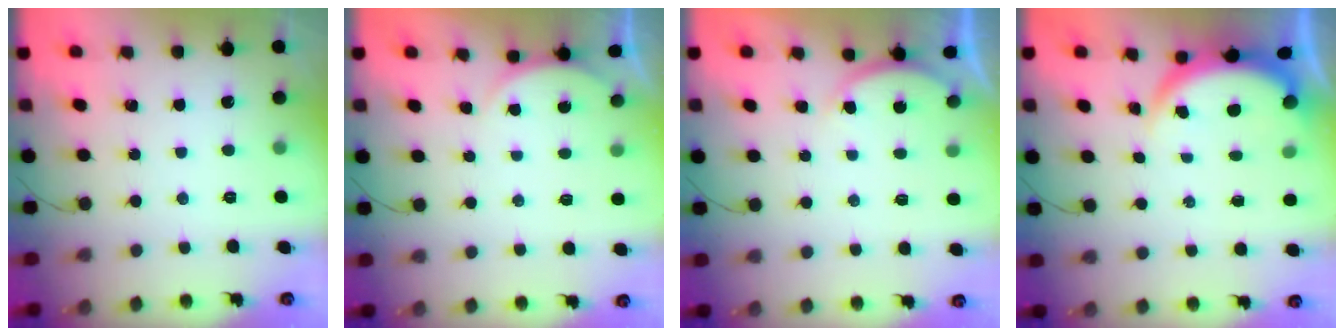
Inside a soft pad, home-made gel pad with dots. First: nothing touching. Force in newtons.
{"total": 2.3, "press": 2.3, "slide": 0.5}
{"total": 3.0, "press": 3.0, "slide": 0.6}
{"total": 3.8, "press": 3.8, "slide": 0.1}